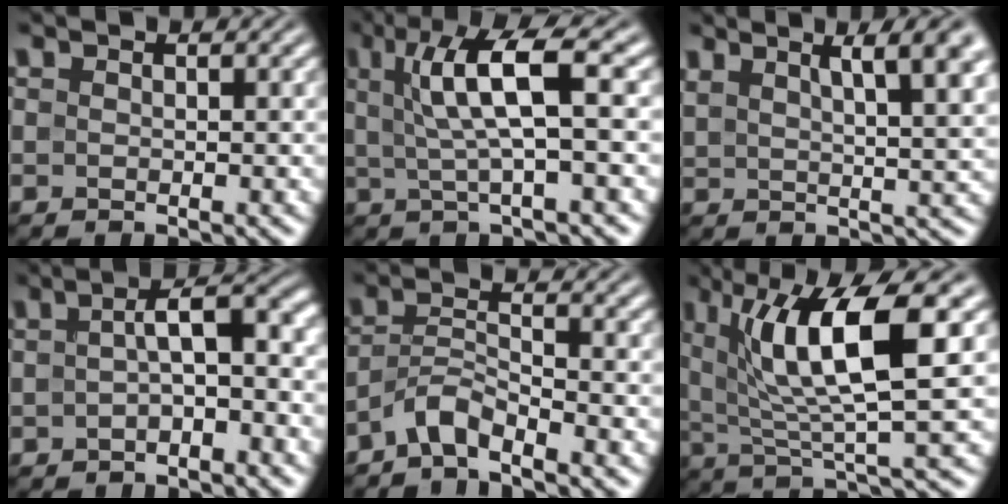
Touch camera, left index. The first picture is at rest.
{"total": 6.7, "force": [1.6, 1.3, 6.4], "torque": [-0.115, 0.007, 0.026]}
{"total": 8.0, "force": [4.2, 2.7, 6.3], "torque": [-0.056, 0.023, 0.056]}
{"total": 4.7, "force": [-0.2, 1.6, 4.4], "torque": [-0.063, 0.010, -0.009]}
{"total": 2.9, "force": [-2.4, 0.5, 1.5], "torque": [-0.030, 0.007, -0.058]}
{"total": 9.2, "force": [2.8, 2.2, 8.5], "torque": [-0.138, -0.004, 0.051]}